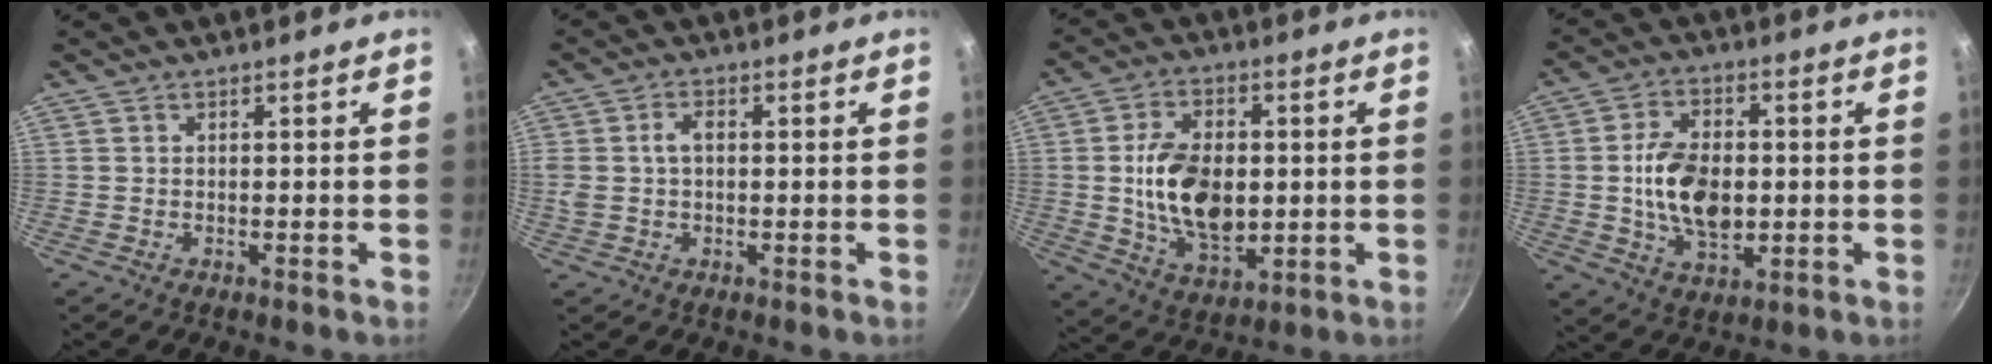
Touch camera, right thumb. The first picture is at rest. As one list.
[{"total": 4.4, "force": [0.3, 2.9, 3.3], "torque": [-0.075, 0.014, 0.007]}, {"total": 14.7, "force": [0.1, 8.9, 11.6], "torque": [-0.182, -0.007, 0.010]}, {"total": 12.7, "force": [-0.3, 7.8, 10.1], "torque": [-0.160, 0.001, -0.001]}]